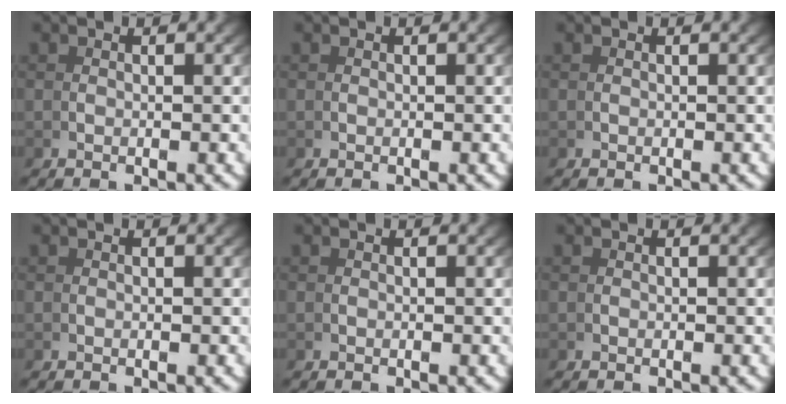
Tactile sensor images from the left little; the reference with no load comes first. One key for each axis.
{"total": 0.0}
{"total": 0.0}
{"total": 0.0}
{"total": 0.0}
{"total": 0.0}